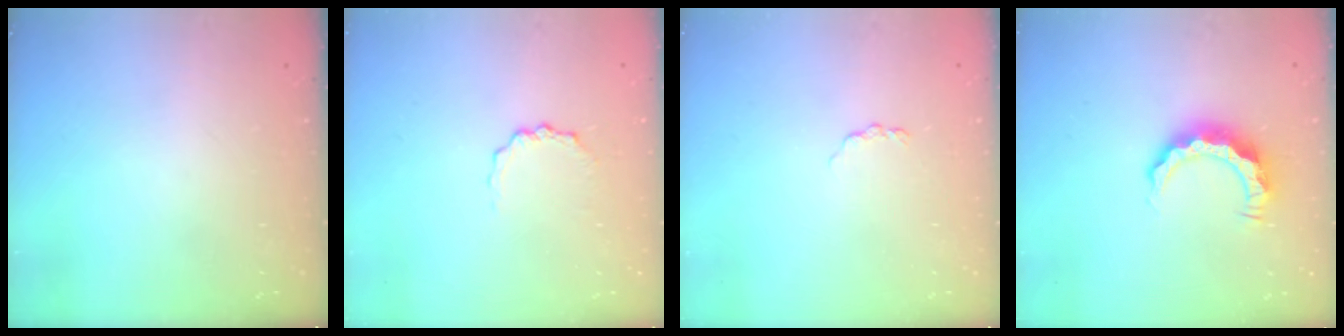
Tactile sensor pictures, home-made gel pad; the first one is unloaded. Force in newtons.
{"total": 2.3, "press": 2.2, "slide": 0.3}
{"total": 2.9, "press": 2.8, "slide": 0.4}
{"total": 8.0, "press": 8.0, "slide": 0.1}